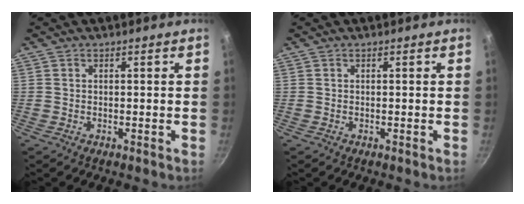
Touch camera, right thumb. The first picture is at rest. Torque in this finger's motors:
{"motor_torque": [0.00, 0.00, 0.00, 0.00, 0.00]}